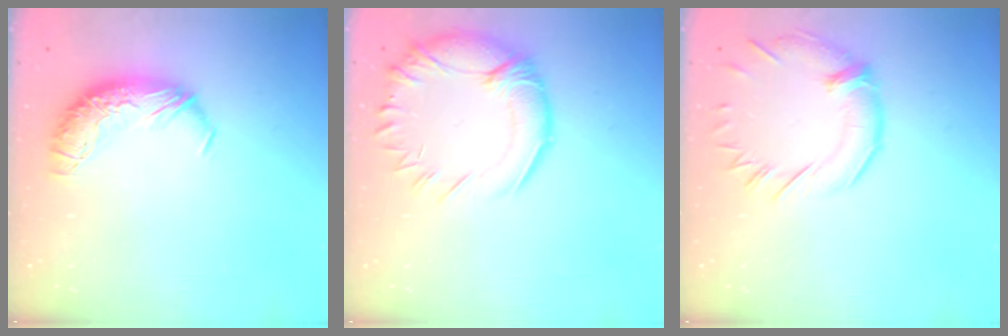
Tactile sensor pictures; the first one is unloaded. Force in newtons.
{"total": 6.0, "press": 5.0, "slide": 3.4}
{"total": 0.8, "press": 0.4, "slide": 0.7}